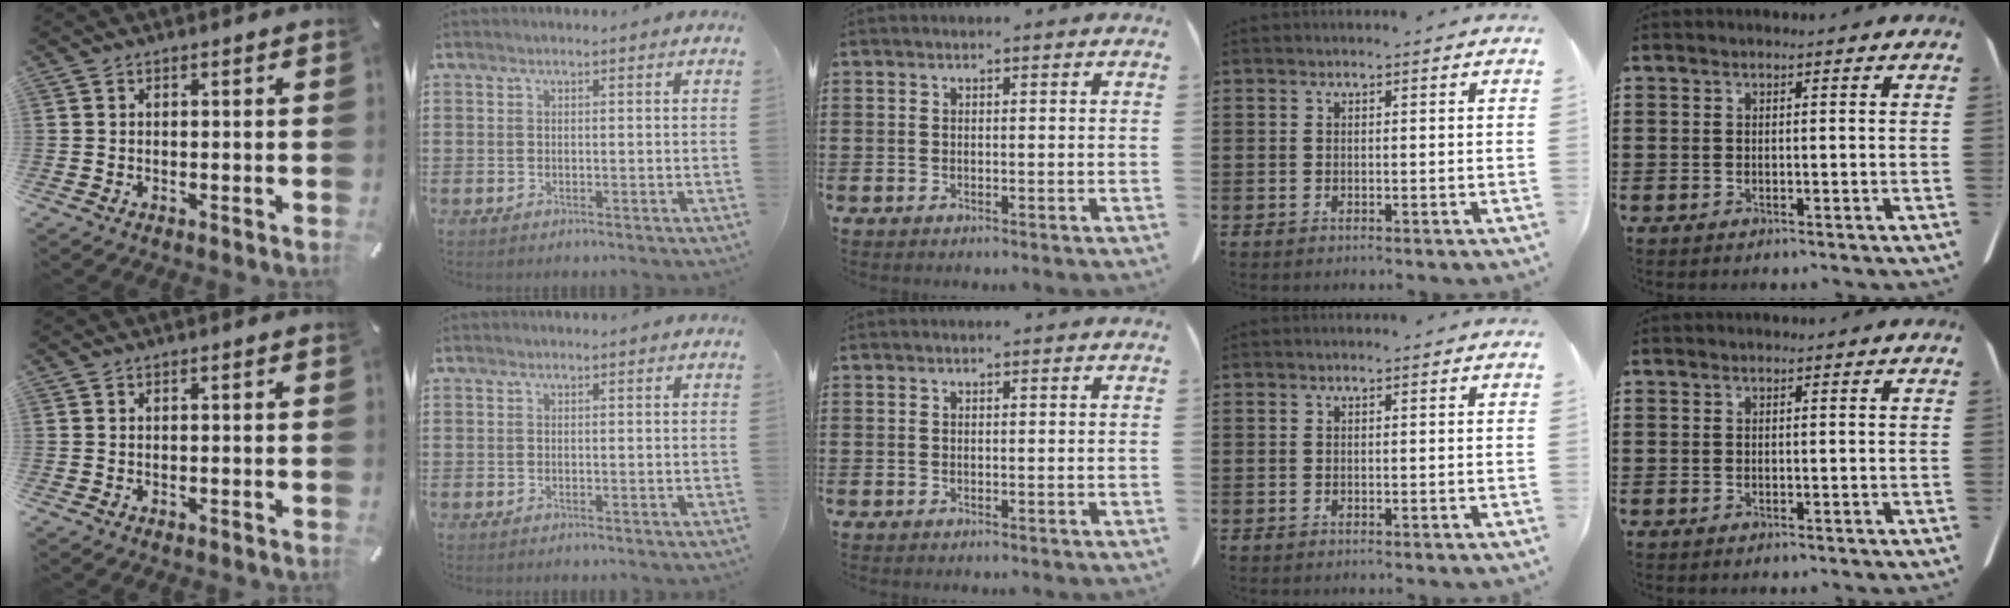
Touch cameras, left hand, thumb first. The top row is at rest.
{}